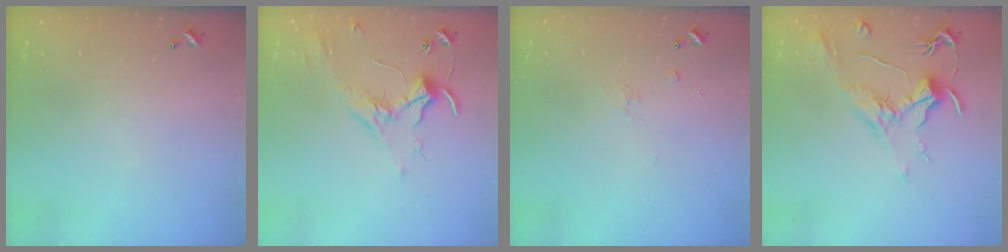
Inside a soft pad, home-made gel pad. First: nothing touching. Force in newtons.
{"total": 1.7, "press": 1.6, "slide": 0.5}
{"total": 1.2, "press": 1.1, "slide": 0.6}
{"total": 2.1, "press": 2.0, "slide": 0.8}